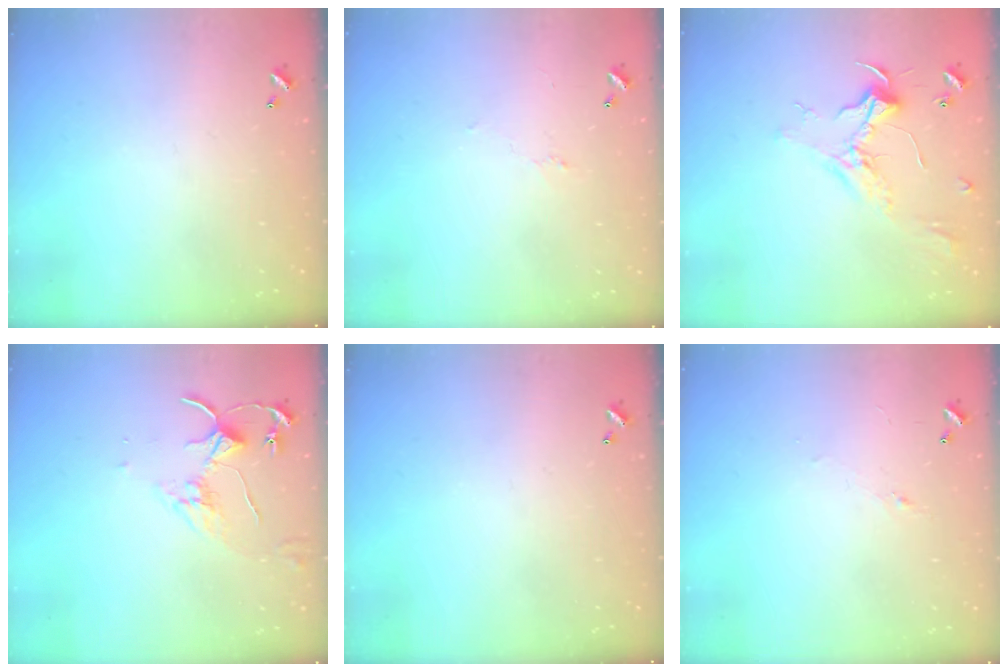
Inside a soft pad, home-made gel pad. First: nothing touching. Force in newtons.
{"total": 0.9, "press": 0.6, "slide": 0.7}
{"total": 2.3, "press": 2.2, "slide": 0.6}
{"total": 3.6, "press": 3.6, "slide": 0.6}
{"total": 0.0}
{"total": 0.9, "press": 0.6, "slide": 0.7}